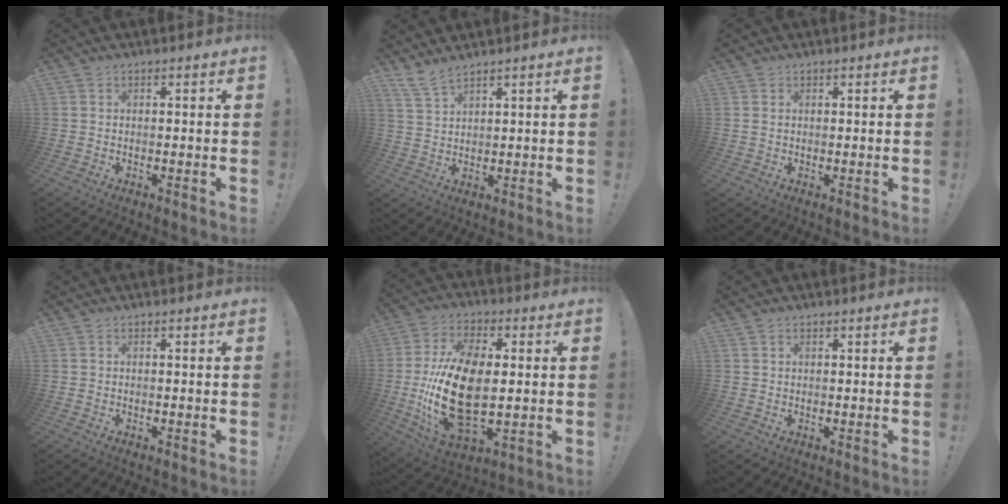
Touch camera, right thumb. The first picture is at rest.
{"total": 5.3, "force": [4.6, 0.9, 2.4], "torque": [-0.050, -0.024, 0.086]}
{"total": 1.0, "force": [0.5, 0.8, 0.3], "torque": [0.000, 0.000, 0.008]}
{"total": 0.0}
{"total": 22.6, "force": [-0.6, 12.6, 18.7], "torque": [-0.375, -0.006, -0.004]}
{"total": 0.6, "force": [0.4, 0.4, 0.2], "torque": [-0.002, 0.000, 0.006]}